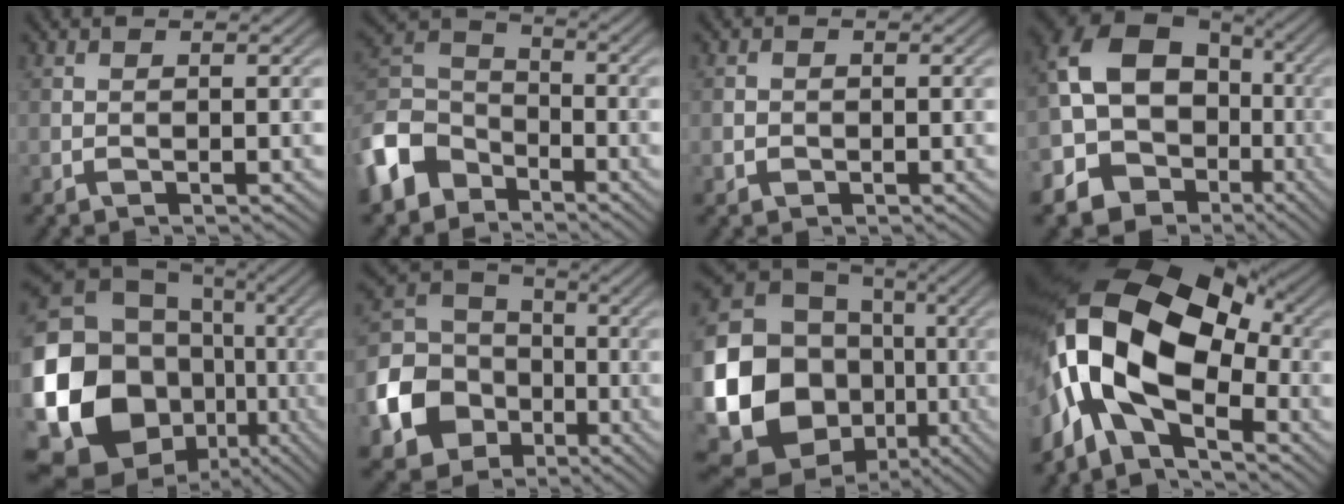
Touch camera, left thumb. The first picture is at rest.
{"total": 9.2, "force": [-5.7, 6.1, 4.0], "torque": [-0.098, -0.002, -0.144]}
{"total": 1.0, "force": [-0.3, 1.0, 0.3], "torque": [-0.003, -0.004, -0.009]}
{"total": 16.7, "force": [-3.3, 13.7, 9.0], "torque": [-0.192, -0.021, -0.057]}
{"total": 22.8, "force": [-5.4, 19.1, 11.1], "torque": [-0.263, -0.037, -0.114]}
{"total": 12.0, "force": [-4.1, 9.8, 5.6], "torque": [-0.157, -0.023, -0.092]}
{"total": 25.0, "force": [-5.3, 22.0, 10.6], "torque": [-0.258, -0.042, -0.120]}
{"total": 18.5, "force": [-2.4, 9.9, 15.4], "torque": [-0.312, 0.010, -0.054]}